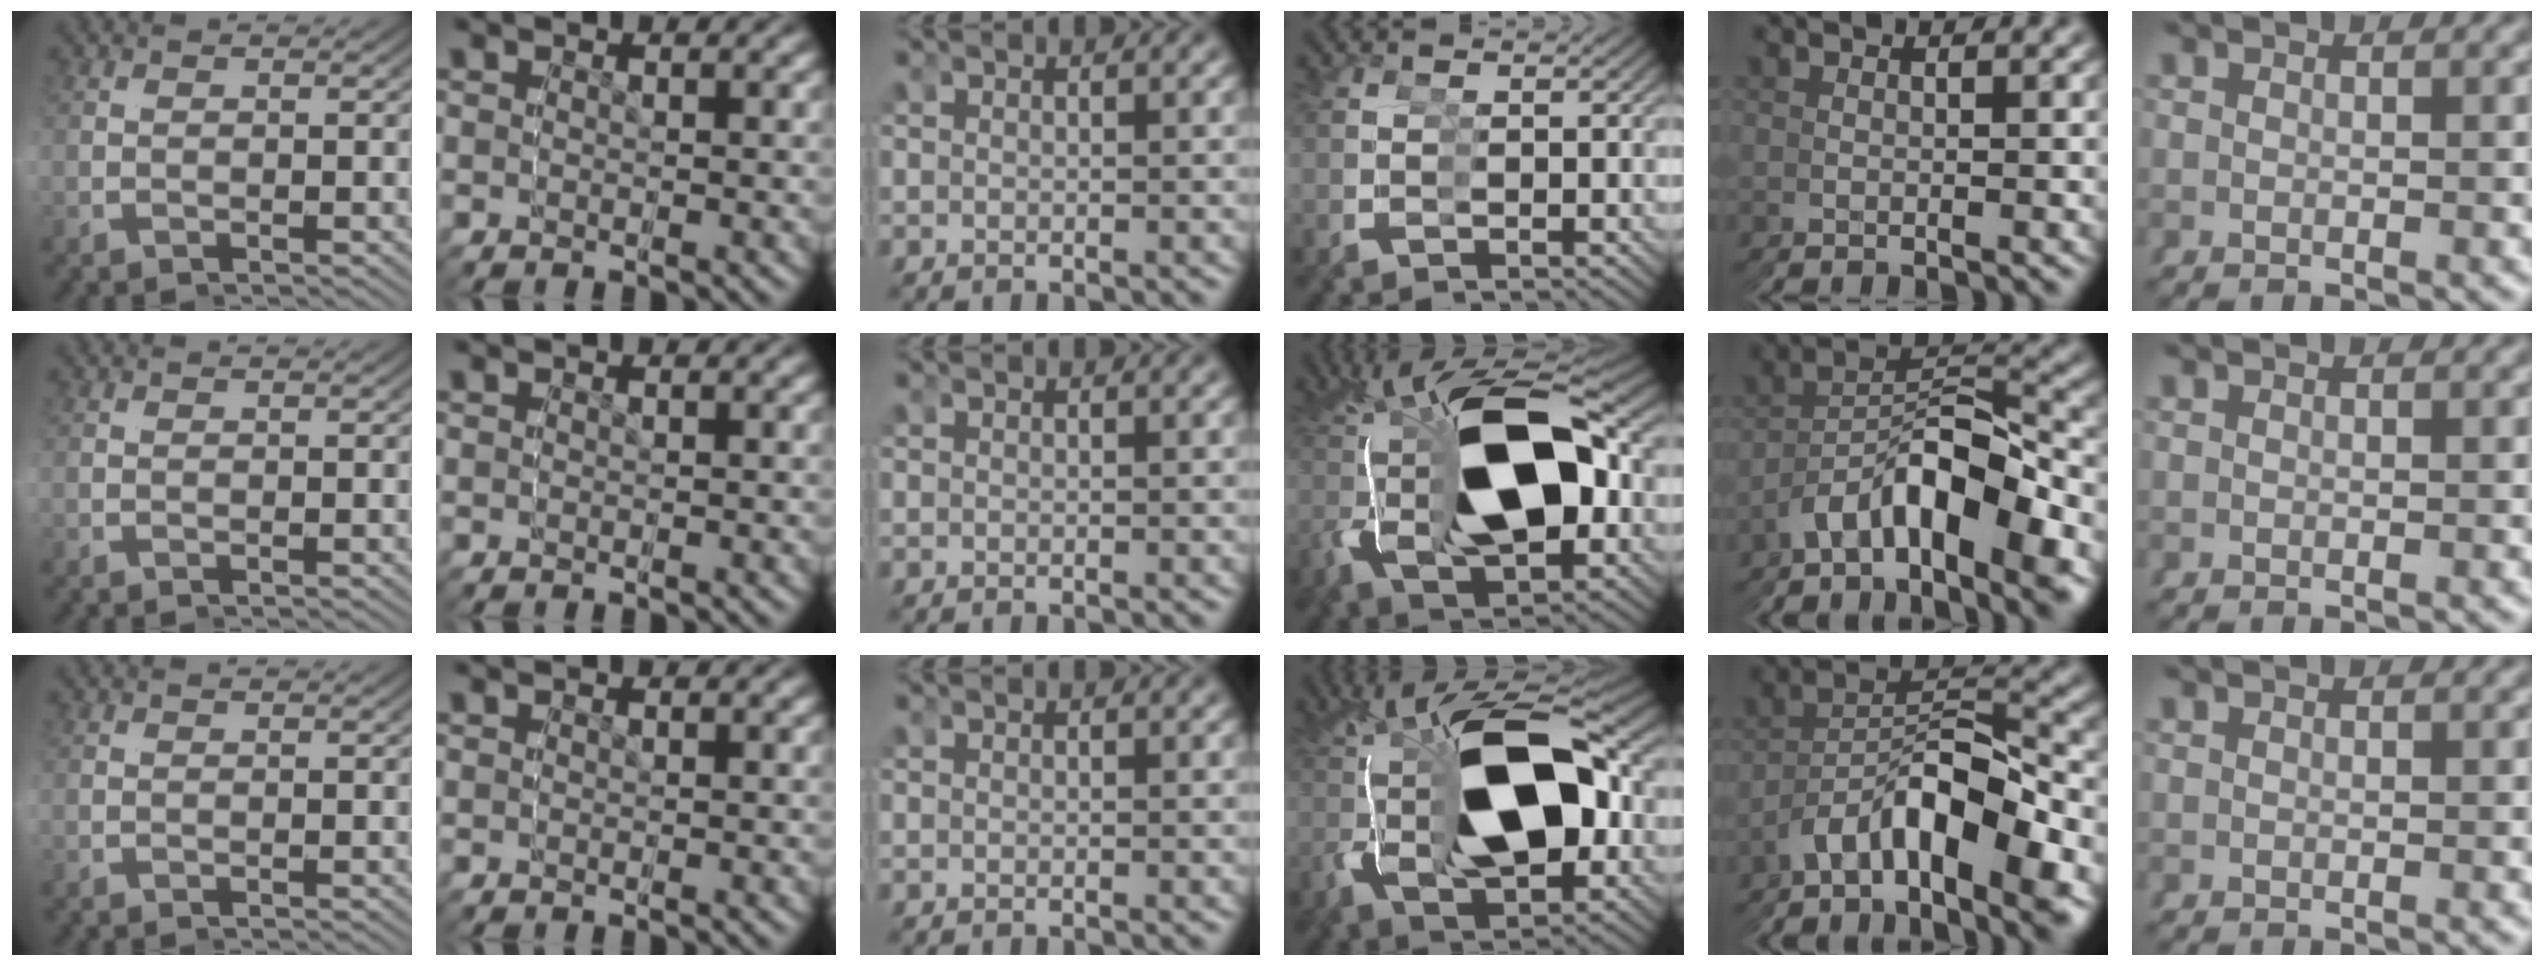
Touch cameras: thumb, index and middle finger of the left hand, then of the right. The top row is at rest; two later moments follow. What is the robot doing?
{"motion": "grasp_and_lifting", "object": "glasses"}